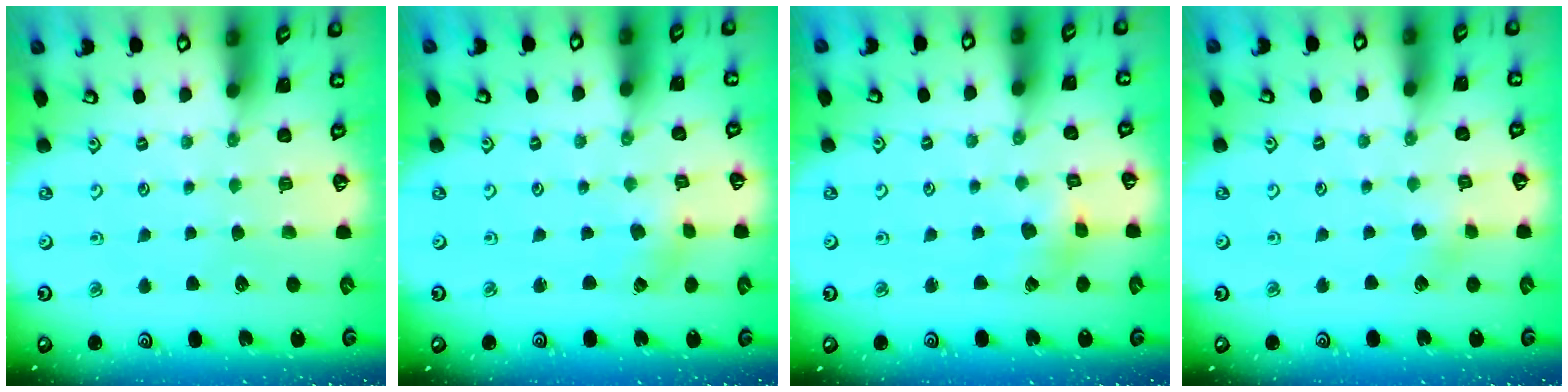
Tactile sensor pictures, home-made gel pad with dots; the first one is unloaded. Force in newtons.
{"total": 0.0}
{"total": 2.6, "press": 2.6, "slide": 0.5}
{"total": 3.0, "press": 3.0, "slide": 0.4}